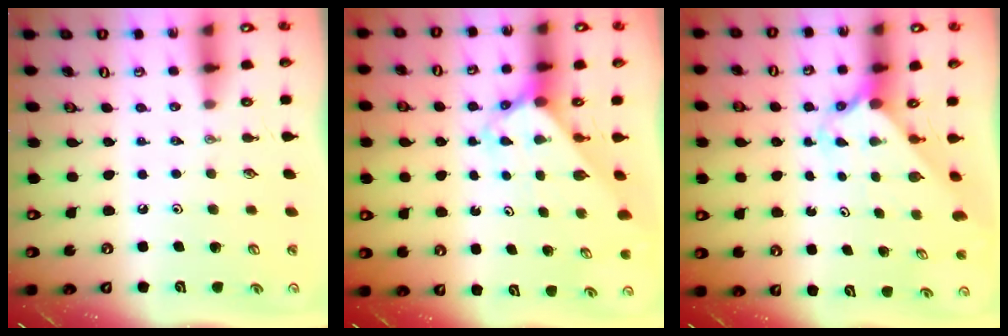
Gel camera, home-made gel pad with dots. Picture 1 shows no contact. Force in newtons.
{"total": 2.5, "press": 2.5, "slide": 0.1}
{"total": 2.0, "press": 2.0, "slide": 0.2}